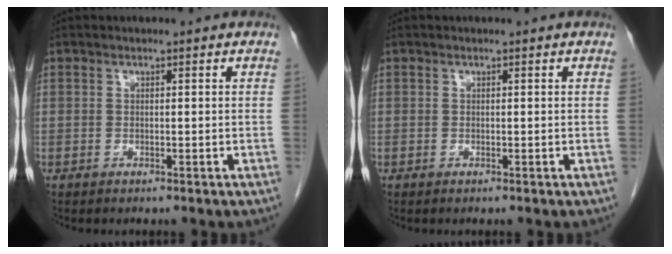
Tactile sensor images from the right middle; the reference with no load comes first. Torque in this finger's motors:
{"motor_torque": [-0.26, 0.00, -0.02, -0.01]}